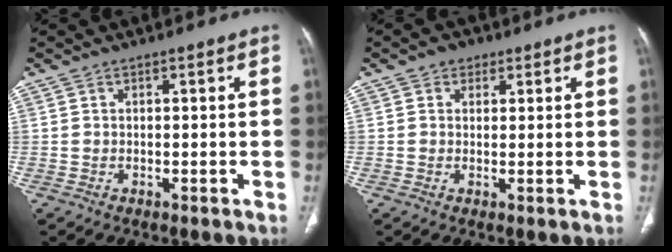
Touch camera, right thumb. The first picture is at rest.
{"total": 2.9, "force": [1.4, 2.3, 0.9], "torque": [0.006, -0.003, 0.017]}